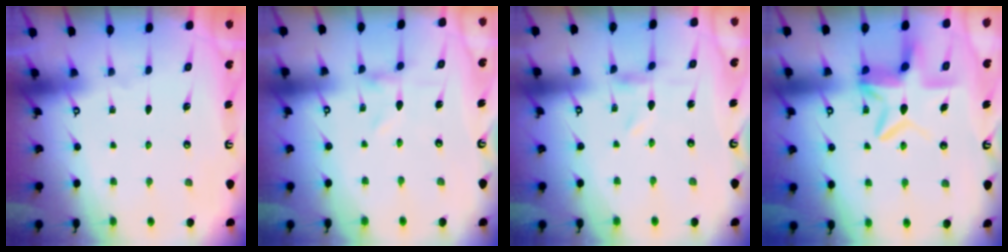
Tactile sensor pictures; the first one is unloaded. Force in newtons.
{"total": 0.5, "press": 0.5, "slide": 0.2}
{"total": 0.0}
{"total": 10.8, "press": 10.7, "slide": 1.2}